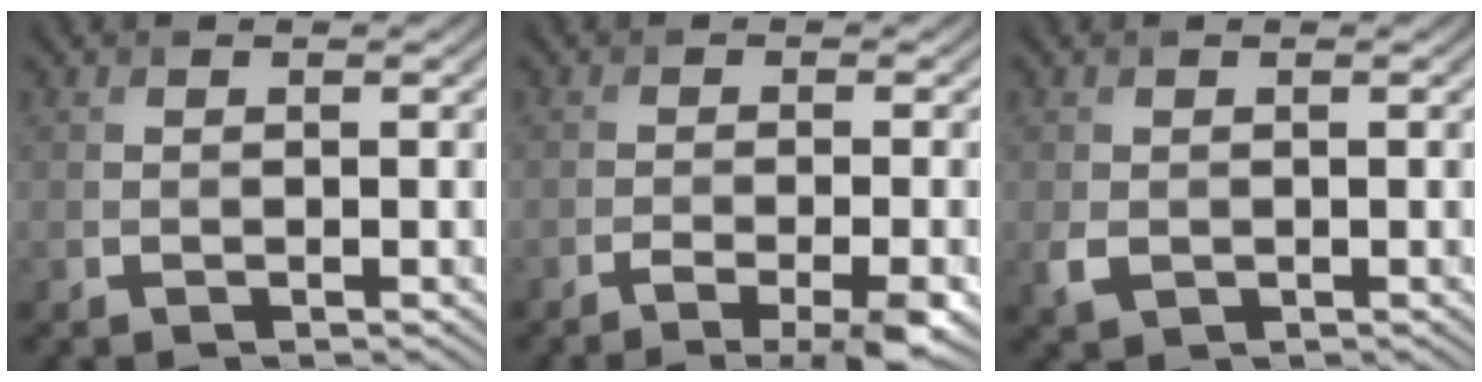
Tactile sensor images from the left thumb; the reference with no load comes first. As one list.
[{"total": 4.9, "force": [-2.9, 1.0, 3.8], "torque": [-0.061, -0.003, -0.049]}, {"total": 1.8, "force": [-0.3, 1.5, 1.0], "torque": [-0.027, -0.010, -0.005]}]